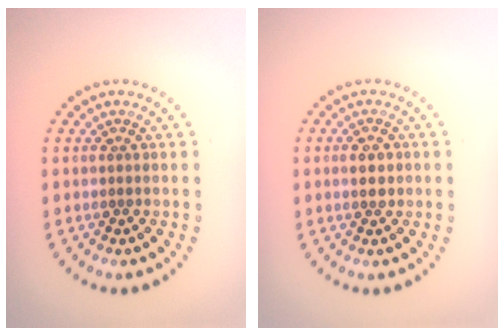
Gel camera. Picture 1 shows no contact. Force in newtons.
{"total": 1.6, "press": 1.6, "slide": 0.0}